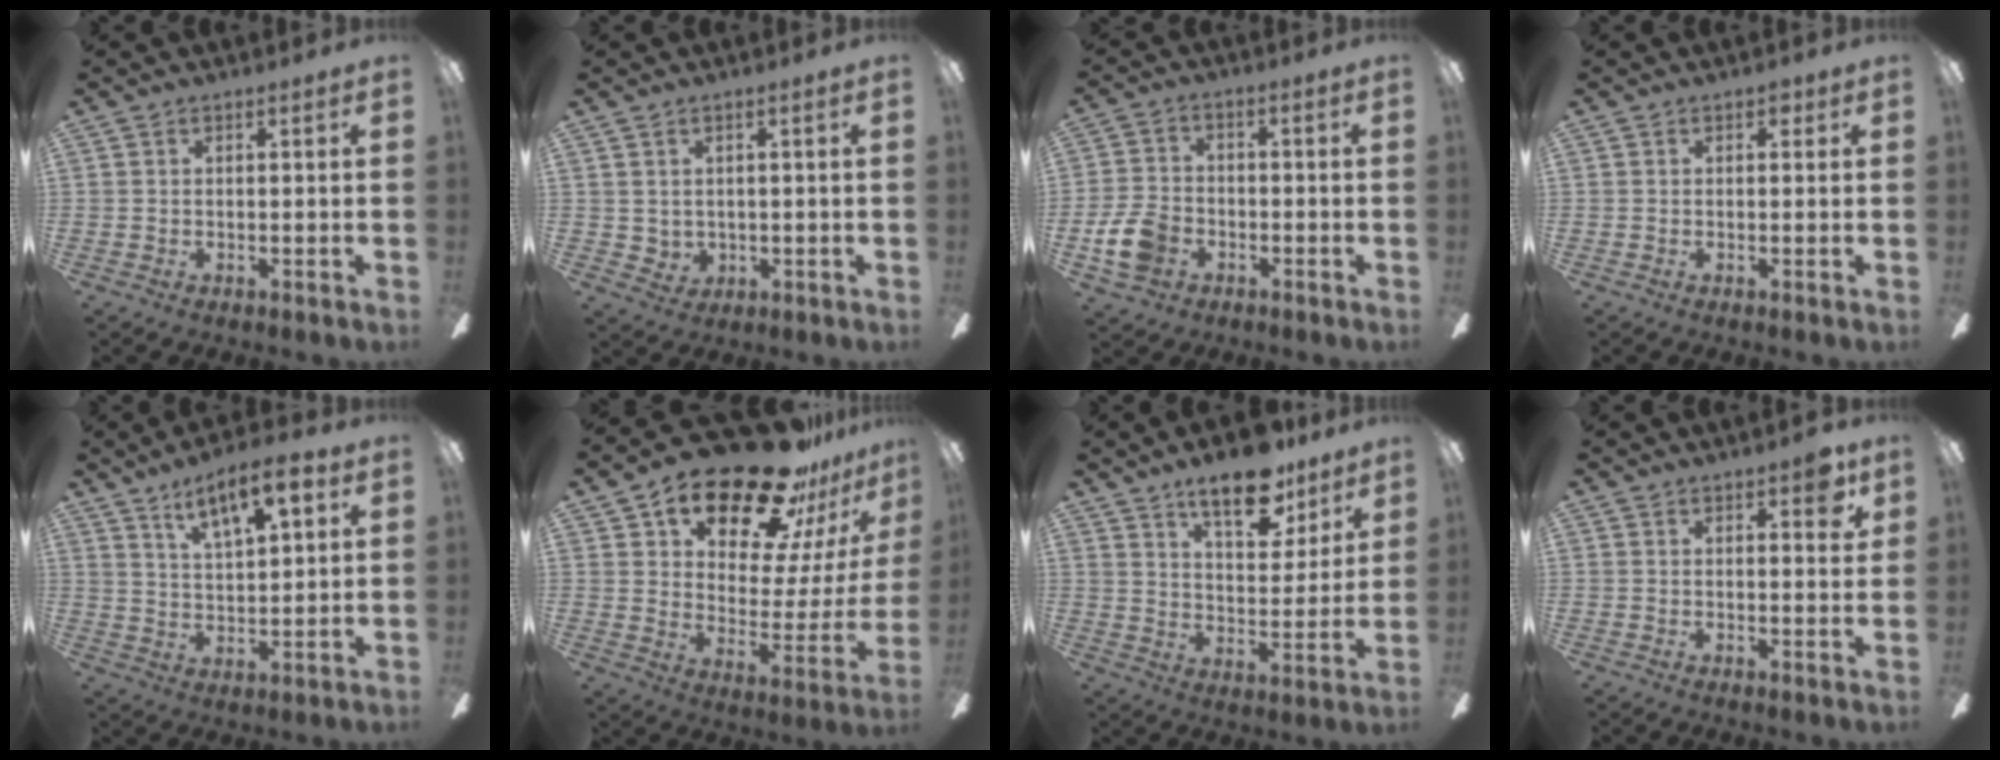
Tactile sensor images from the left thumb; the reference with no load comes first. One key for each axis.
{"total": 2.7, "fx": 1.5, "fy": 2.2, "fz": 0.5, "tx": -0.009, "ty": -0.007, "tz": 0.027}
{"total": 9.6, "fx": -3.4, "fy": 7.1, "fz": 5.4, "tx": -0.124, "ty": 0.014, "tz": -0.064}
{"total": 1.4, "fx": 0.6, "fy": 1.1, "fz": 0.7, "tx": -0.006, "ty": 0.002, "tz": 0.007}
{"total": 10.6, "fx": 7.1, "fy": 3.7, "fz": 7.0, "tx": -0.107, "ty": -0.029, "tz": 0.121}
{"total": 24.0, "fx": 18.4, "fy": 9.4, "fz": 12.2, "tx": -0.188, "ty": -0.121, "tz": 0.309}
{"total": 14.7, "fx": 10.9, "fy": 6.1, "fz": 7.9, "tx": -0.110, "ty": -0.057, "tz": 0.187}
{"total": 4.9, "fx": 3.1, "fy": 2.0, "fz": 3.1, "tx": -0.027, "ty": -0.010, "tz": 0.048}